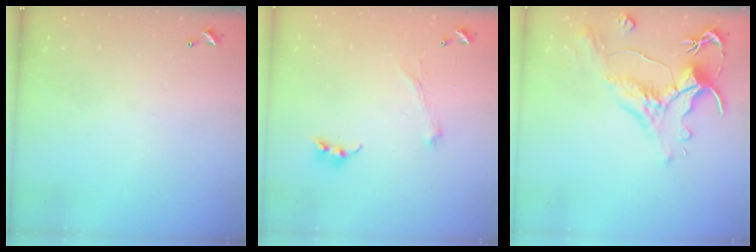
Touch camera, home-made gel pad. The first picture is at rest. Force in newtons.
{"total": 2.1, "press": 2.0, "slide": 0.7}
{"total": 1.6, "press": 0.4, "slide": 1.6}